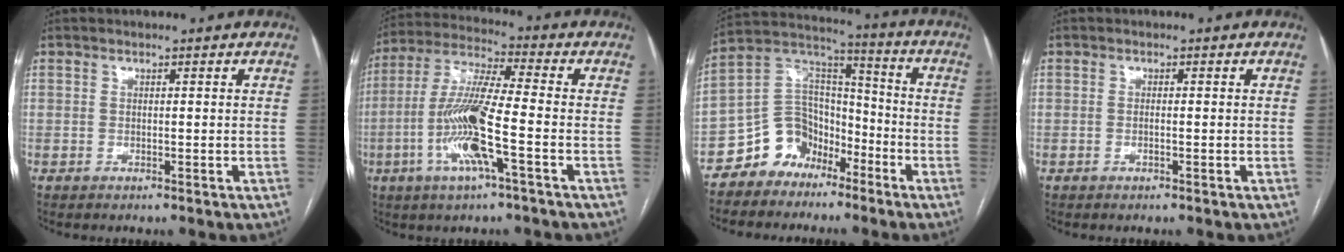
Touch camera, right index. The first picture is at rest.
{"total": 13.0, "force": [-3.8, 0.6, 12.4], "torque": [-0.258, -0.003, -0.078]}
{"total": 9.8, "force": [-6.2, 7.2, 2.5], "torque": [-0.052, 0.048, -0.111]}
{"total": 0.6, "force": [-0.2, 0.1, 0.6], "torque": [-0.013, 0.000, -0.002]}